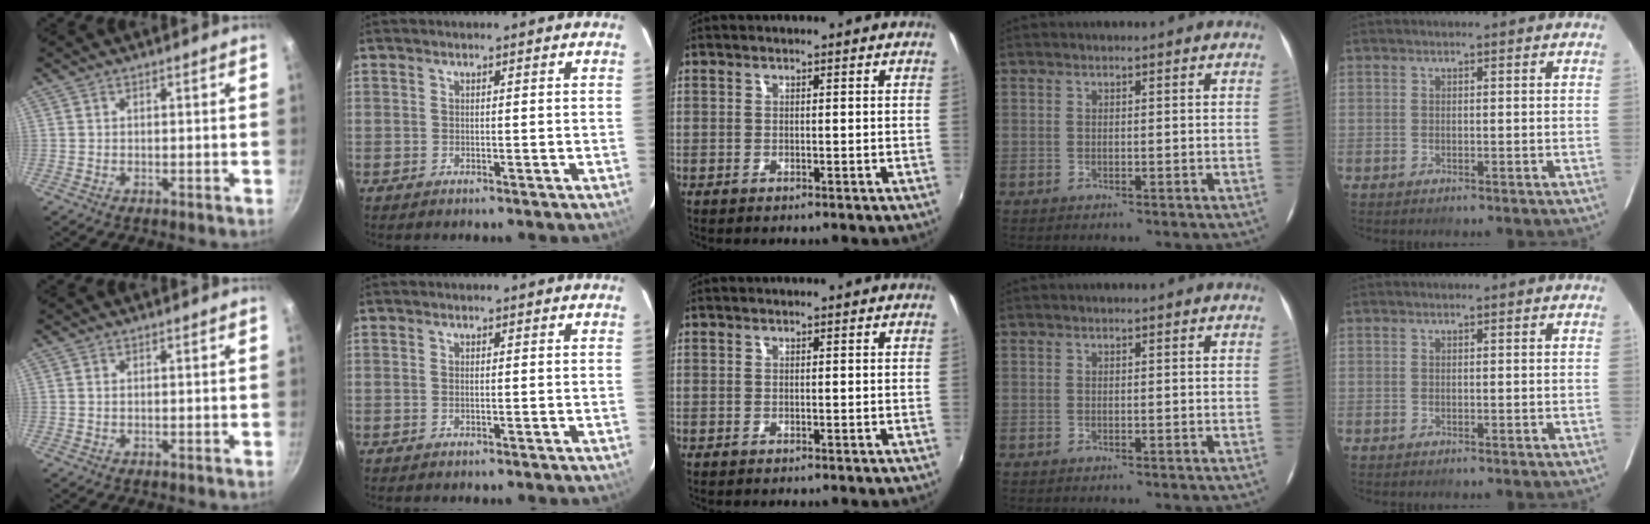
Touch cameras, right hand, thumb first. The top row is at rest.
{"thumb": {"total": 0.6, "force": [0.1, 0.4, 0.5], "torque": [-0.008, 0.001, 0.003]}, "index": {"total": 0.5, "force": [-0.1, 0.1, 0.5], "torque": [-0.011, 0.001, -0.002]}}